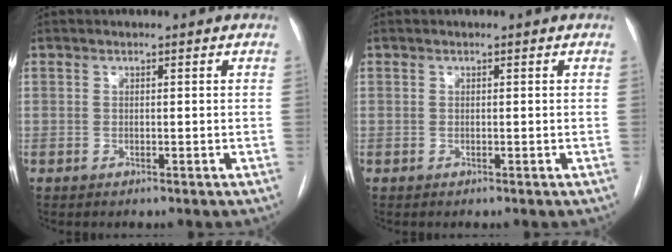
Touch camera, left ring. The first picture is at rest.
{"total": 0.0}